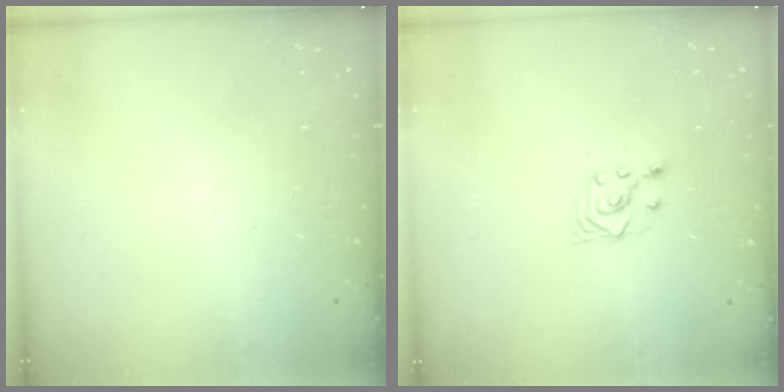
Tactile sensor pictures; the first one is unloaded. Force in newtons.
{"total": 3.6, "press": 3.2, "slide": 1.6}